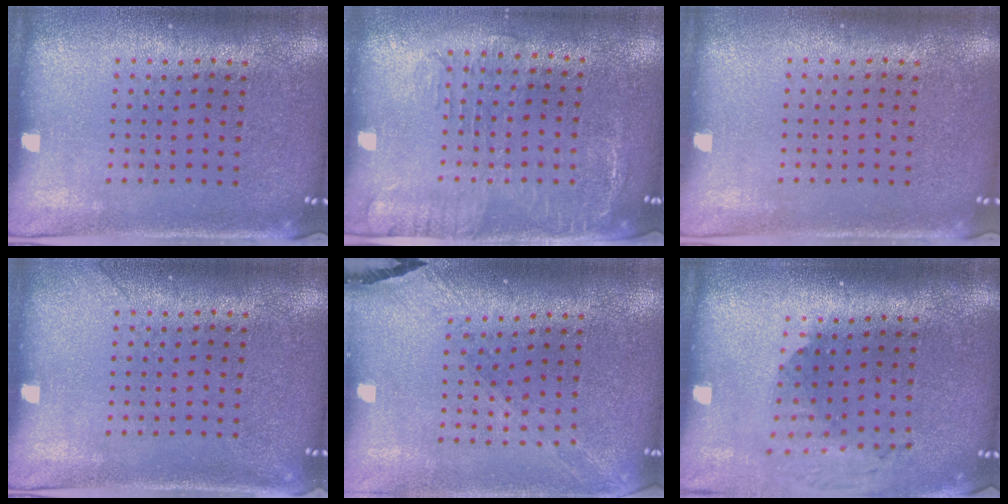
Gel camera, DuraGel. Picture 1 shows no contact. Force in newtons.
{"total": 1.9, "press": 1.5, "slide": 1.2}
{"total": 0.0}
{"total": 1.0, "press": 0.9, "slide": 0.3}
{"total": 1.4, "press": 1.3, "slide": 0.2}
{"total": 1.8, "press": 1.4, "slide": 1.2}